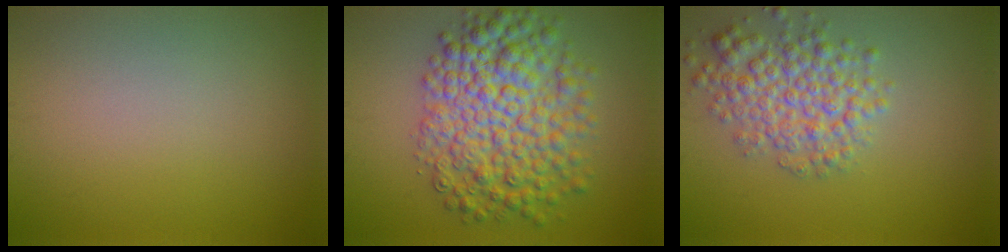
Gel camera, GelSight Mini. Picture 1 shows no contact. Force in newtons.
{"total": 8.7, "press": 8.7, "slide": 0.2}
{"total": 4.9, "press": 4.9, "slide": 0.2}